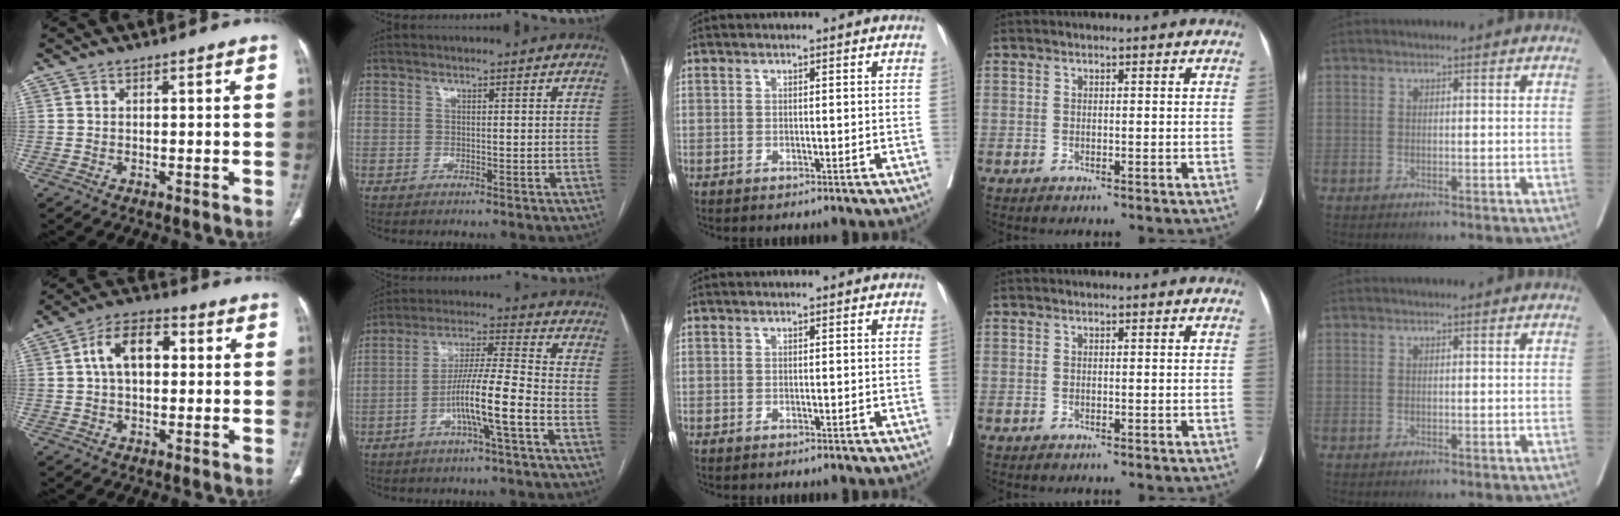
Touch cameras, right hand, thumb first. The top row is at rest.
{"thumb": {"total": 9.6, "force": [1.4, 6.0, 7.3], "torque": [-0.121, 0.025, 0.018]}, "index": {"total": 10.2, "force": [-4.0, 0.0, 9.4], "torque": [-0.177, 0.010, -0.075]}}